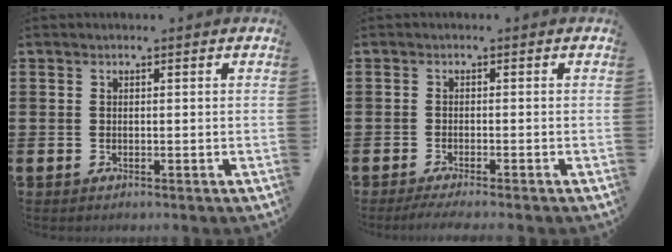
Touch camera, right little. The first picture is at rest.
{"total": 1.3, "force": [-1.0, 0.0, 0.8], "torque": [-0.012, 0.000, -0.019]}